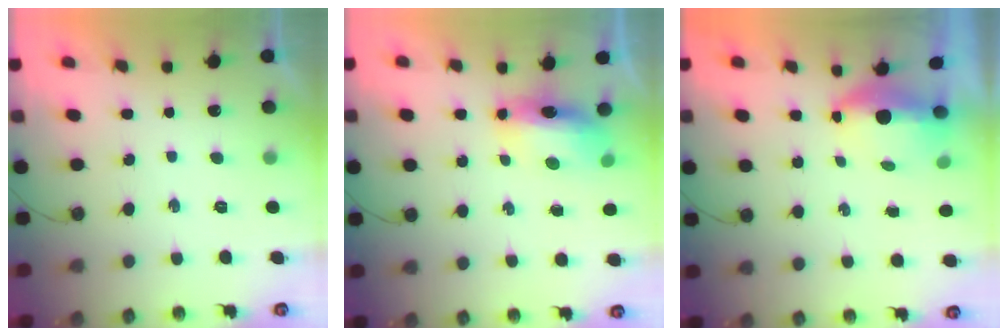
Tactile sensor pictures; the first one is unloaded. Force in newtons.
{"total": 8.4, "press": 8.4, "slide": 0.7}
{"total": 11.3, "press": 6.0, "slide": 9.6}